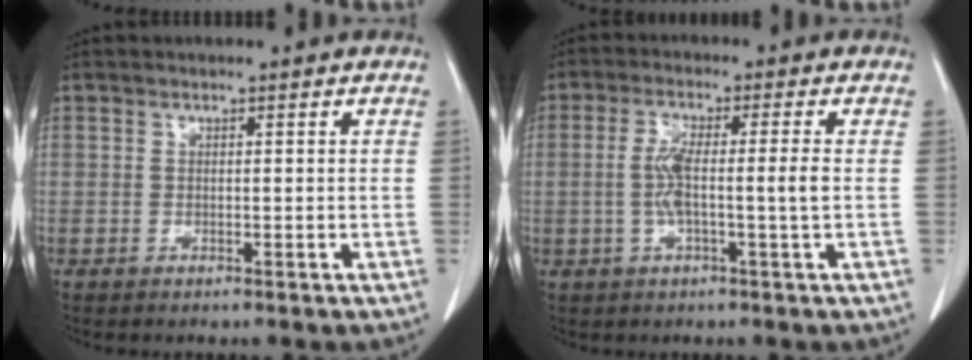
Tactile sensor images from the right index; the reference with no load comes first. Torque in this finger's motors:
{"motor_torque": [-0.03, 0.07, 0.31, 0.08]}